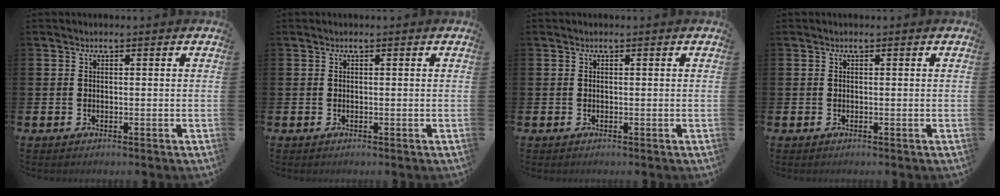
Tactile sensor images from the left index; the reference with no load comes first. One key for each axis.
{"total": 0.0}
{"total": 0.0}
{"total": 0.0}